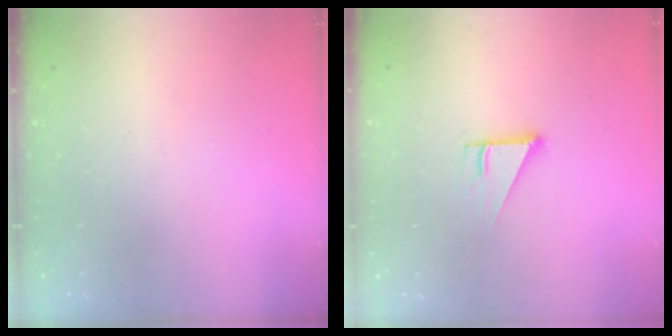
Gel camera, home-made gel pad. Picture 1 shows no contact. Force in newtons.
{"total": 2.7, "press": 2.7, "slide": 0.0}